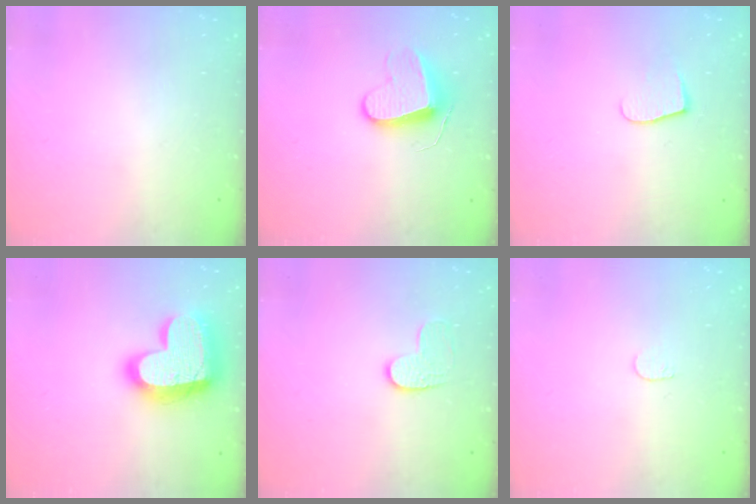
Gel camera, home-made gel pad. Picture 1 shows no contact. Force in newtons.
{"total": 10.6, "press": 10.6, "slide": 0.9}
{"total": 5.4, "press": 5.4, "slide": 0.5}
{"total": 22.4, "press": 22.4, "slide": 1.4}
{"total": 5.7, "press": 5.7, "slide": 0.3}
{"total": 3.7, "press": 3.6, "slide": 0.3}